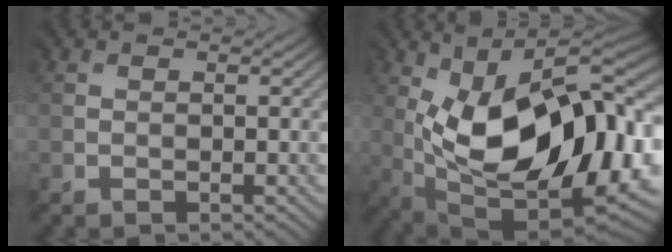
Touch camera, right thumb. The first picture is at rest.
{"total": 15.8, "force": [0.6, 7.2, 14.1], "torque": [-0.228, 0.016, 0.012]}